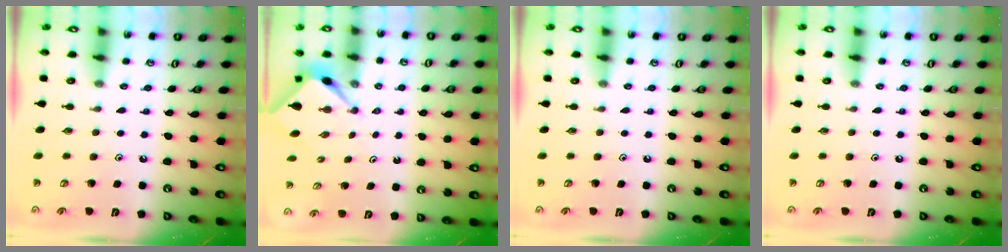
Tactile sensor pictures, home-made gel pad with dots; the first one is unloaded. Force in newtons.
{"total": 2.6, "press": 2.5, "slide": 0.2}
{"total": 0.0}
{"total": 0.0}